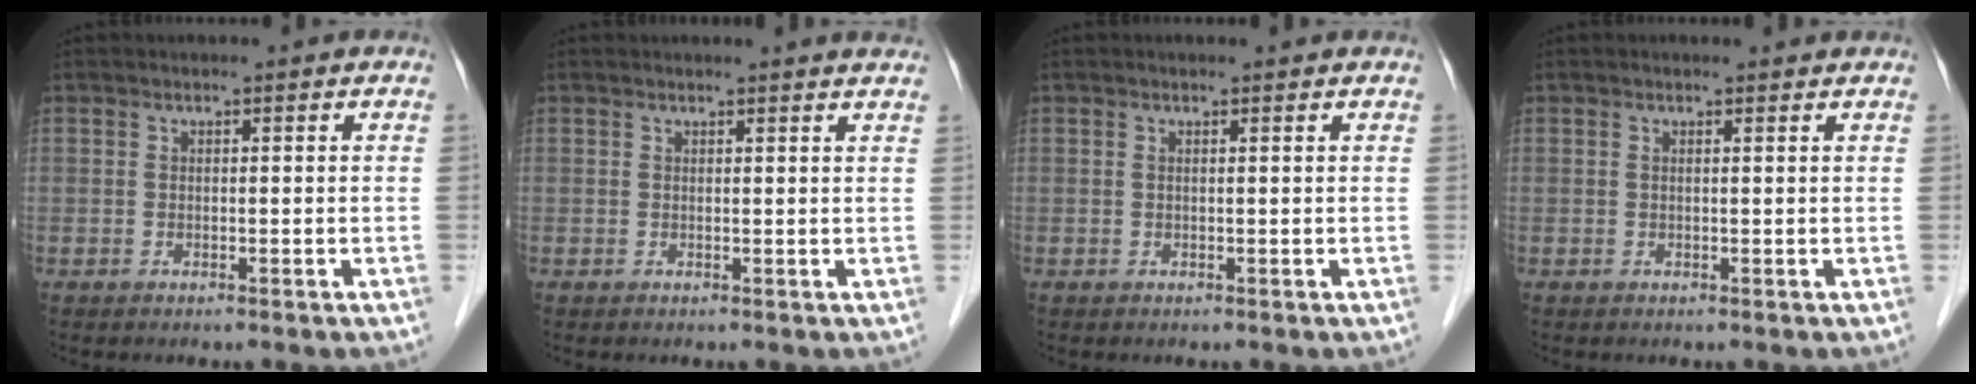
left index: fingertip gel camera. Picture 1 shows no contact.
{"total": 4.1, "force": [3.9, -0.3, 1.1], "torque": [-0.017, 0.002, 0.030]}
{"total": 0.8, "force": [0.8, -0.1, 0.3], "torque": [-0.015, 0.002, 0.009]}
{"total": 1.4, "force": [1.3, 0.0, 0.4], "torque": [-0.015, 0.003, 0.013]}